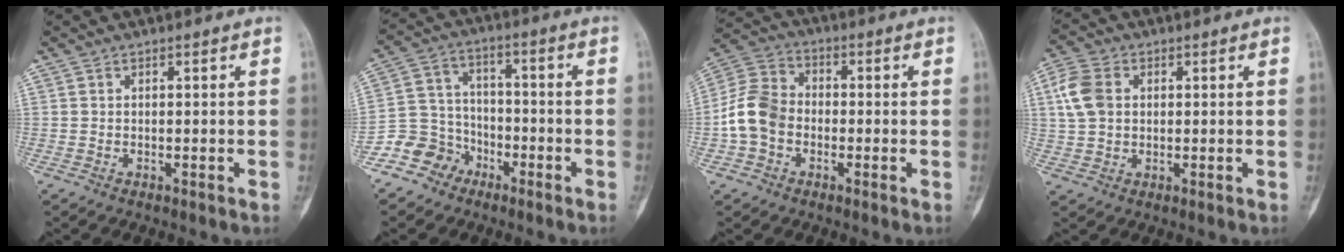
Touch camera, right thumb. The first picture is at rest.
{"total": 8.8, "force": [-5.5, 6.8, 1.1], "torque": [0.014, 0.058, -0.113]}
{"total": 9.8, "force": [-1.9, 7.7, 5.8], "torque": [-0.107, 0.031, -0.050]}
{"total": 7.7, "force": [1.5, 5.7, 5.0], "torque": [-0.103, 0.010, 0.026]}